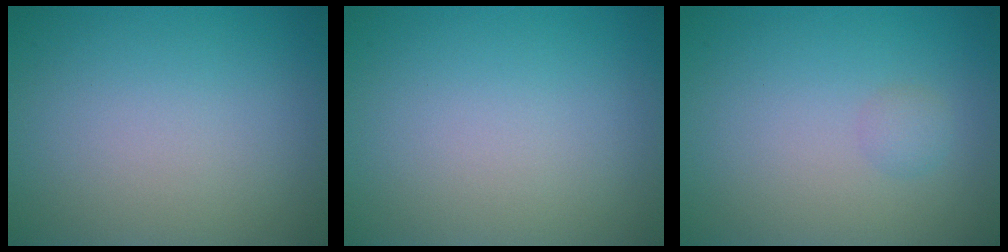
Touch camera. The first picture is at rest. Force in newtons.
{"total": 0.0}
{"total": 1.0, "press": 1.0, "slide": 0.1}